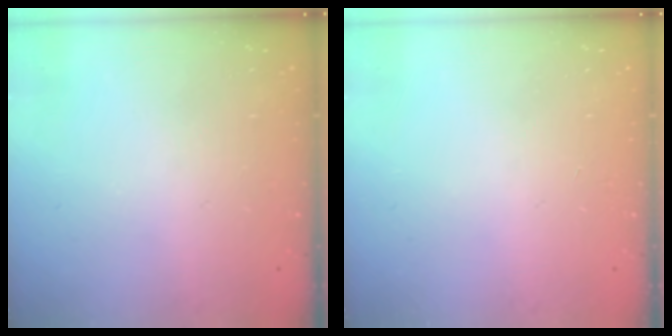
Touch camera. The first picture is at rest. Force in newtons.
{"total": 0.0}